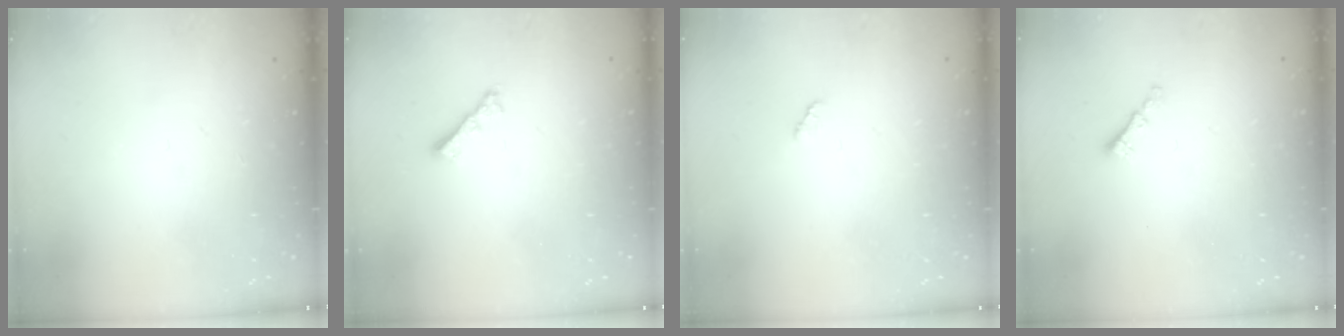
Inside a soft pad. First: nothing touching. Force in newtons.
{"total": 2.8, "press": 2.7, "slide": 0.6}
{"total": 2.1, "press": 2.1, "slide": 0.3}
{"total": 1.3, "press": 1.2, "slide": 0.5}